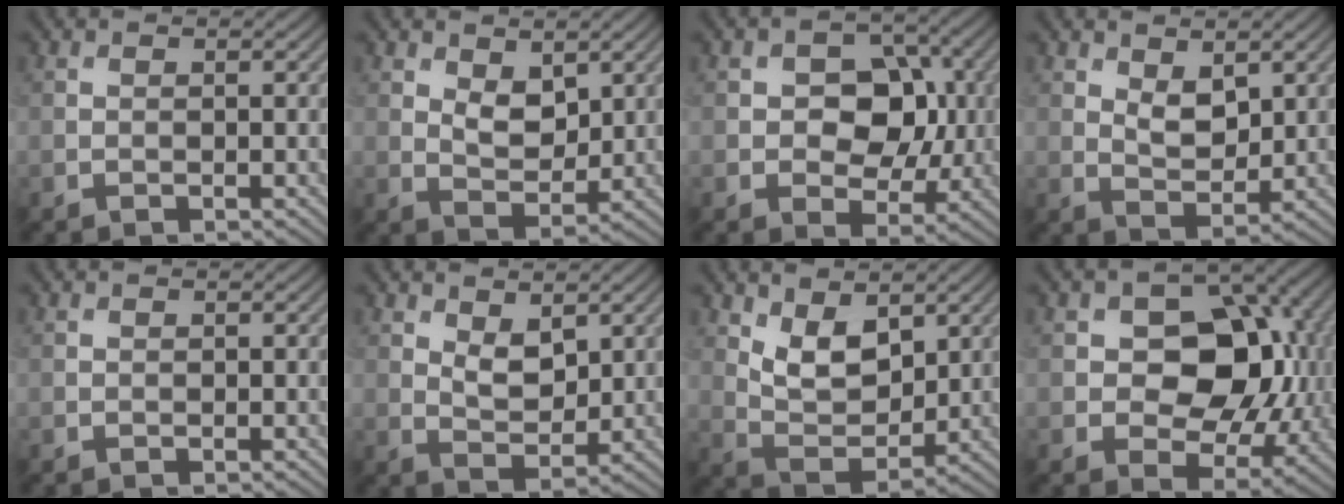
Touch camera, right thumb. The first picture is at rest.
{"total": 4.4, "force": [2.0, 2.5, 3.0], "torque": [-0.060, -0.008, 0.035]}
{"total": 7.4, "force": [0.3, 5.4, 5.0], "torque": [-0.070, 0.001, -0.006]}
{"total": 3.9, "force": [1.9, 2.0, 2.7], "torque": [-0.056, -0.007, 0.037]}
{"total": 0.0}
{"total": 4.0, "force": [2.0, 2.1, 2.8], "torque": [-0.059, -0.008, 0.039]}
{"total": 6.8, "force": [3.4, 3.6, 4.6], "torque": [-0.095, -0.017, 0.063]}
{"total": 11.8, "force": [1.1, 8.4, 8.2], "torque": [-0.115, 0.000, 0.009]}